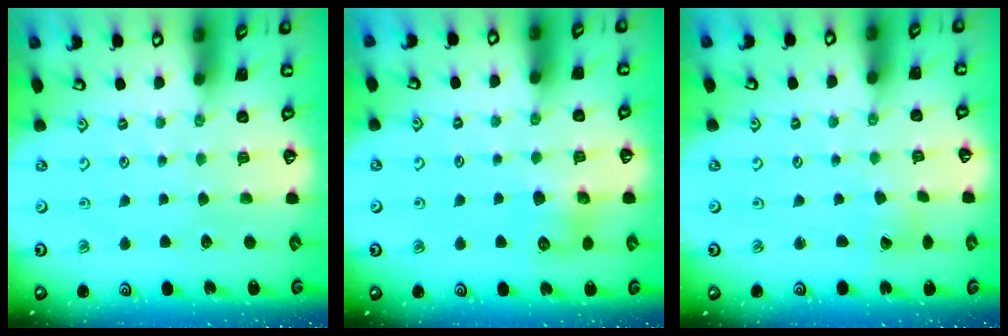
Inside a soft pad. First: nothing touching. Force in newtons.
{"total": 7.2, "press": 7.2, "slide": 0.6}
{"total": 2.9, "press": 2.9, "slide": 0.2}